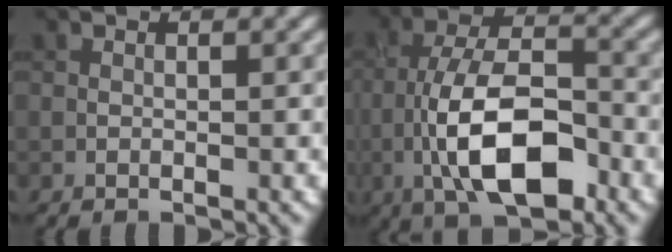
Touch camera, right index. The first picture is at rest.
{"total": 9.5, "force": [-3.4, 4.0, 8.0], "torque": [-0.145, 0.007, -0.066]}